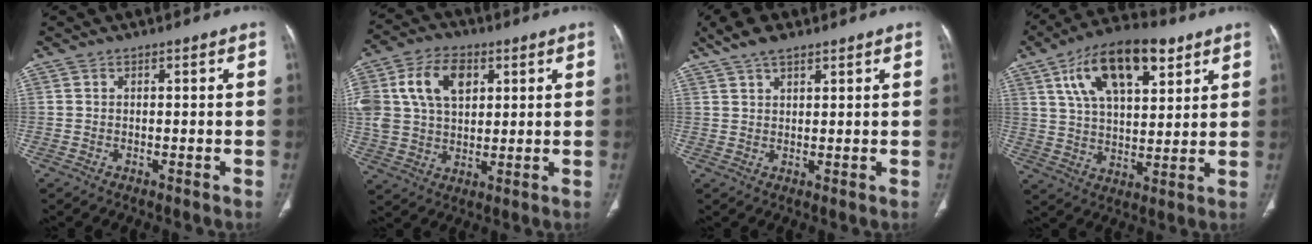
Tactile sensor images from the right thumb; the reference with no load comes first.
{"total": 15.8, "force": [5.0, 10.6, 10.6], "torque": [-0.210, 0.004, 0.094]}
{"total": 6.2, "force": [4.3, 2.4, 3.7], "torque": [-0.066, 0.002, 0.080]}
{"total": 18.1, "force": [8.7, 8.6, 13.3], "torque": [-0.194, -0.015, 0.149]}